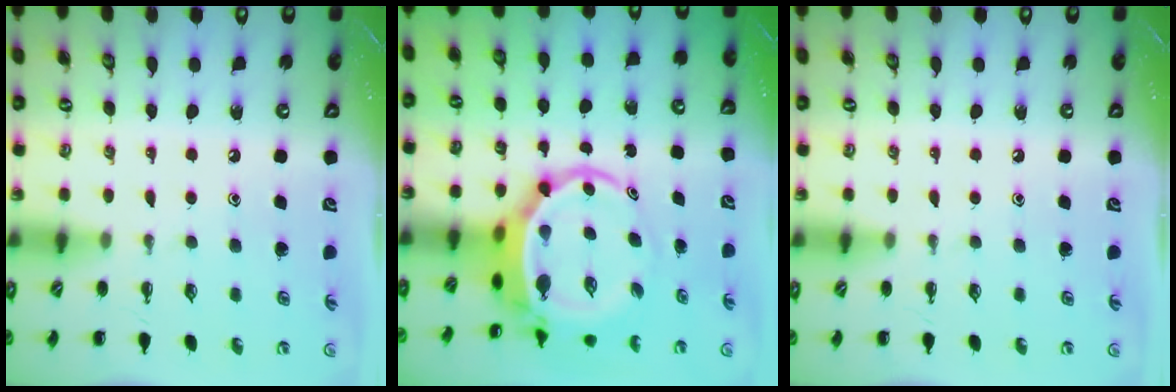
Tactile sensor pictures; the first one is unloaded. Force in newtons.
{"total": 7.1, "press": 6.9, "slide": 1.6}
{"total": 0.0}